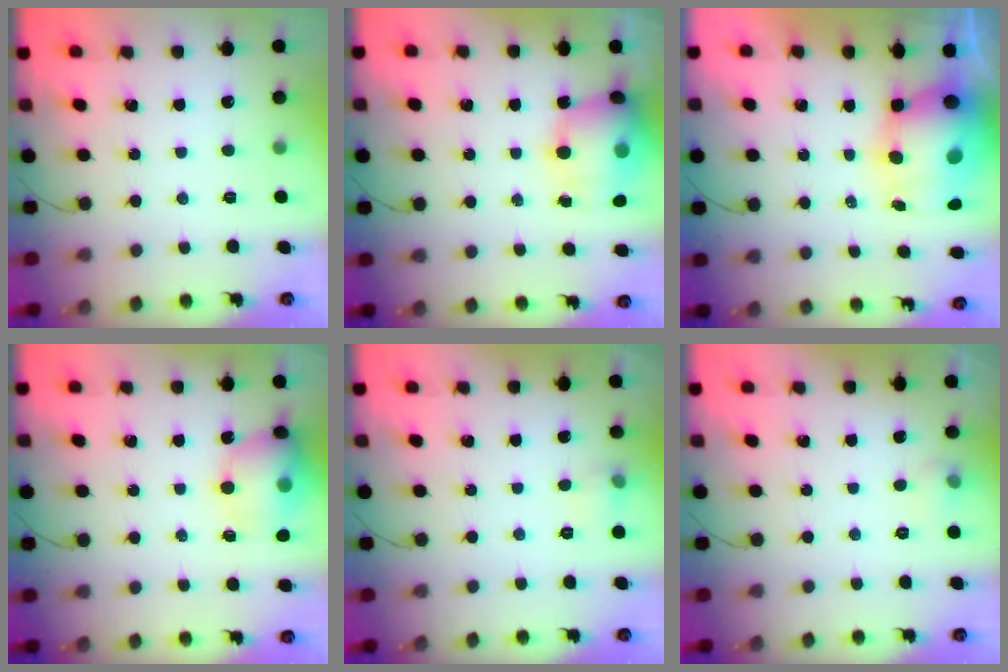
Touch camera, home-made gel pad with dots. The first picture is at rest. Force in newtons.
{"total": 16.9, "press": 16.5, "slide": 3.7}
{"total": 14.4, "press": 14.0, "slide": 3.7}
{"total": 15.0, "press": 13.8, "slide": 5.7}
{"total": 5.3, "press": 5.1, "slide": 1.5}
{"total": 4.6, "press": 4.3, "slide": 1.7}